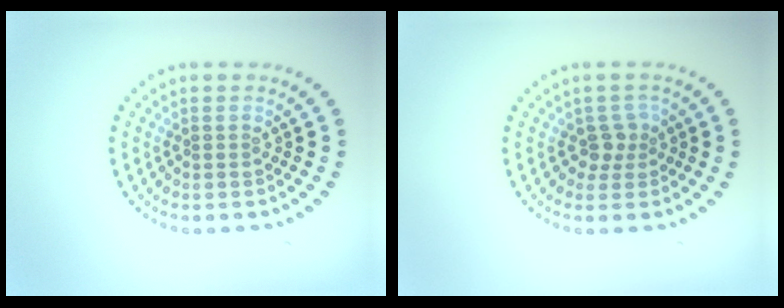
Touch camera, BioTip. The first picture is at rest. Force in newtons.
{"total": 1.9, "press": 1.4, "slide": 1.2}